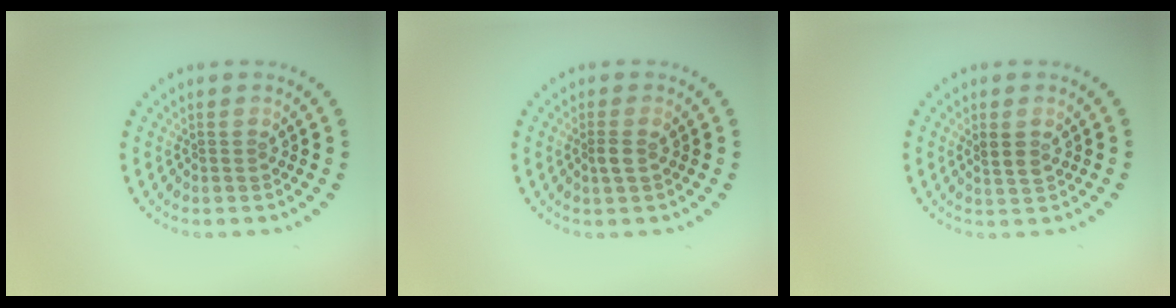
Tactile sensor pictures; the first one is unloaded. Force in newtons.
{"total": 1.1, "press": 1.0, "slide": 0.6}
{"total": 1.7, "press": 1.4, "slide": 0.8}